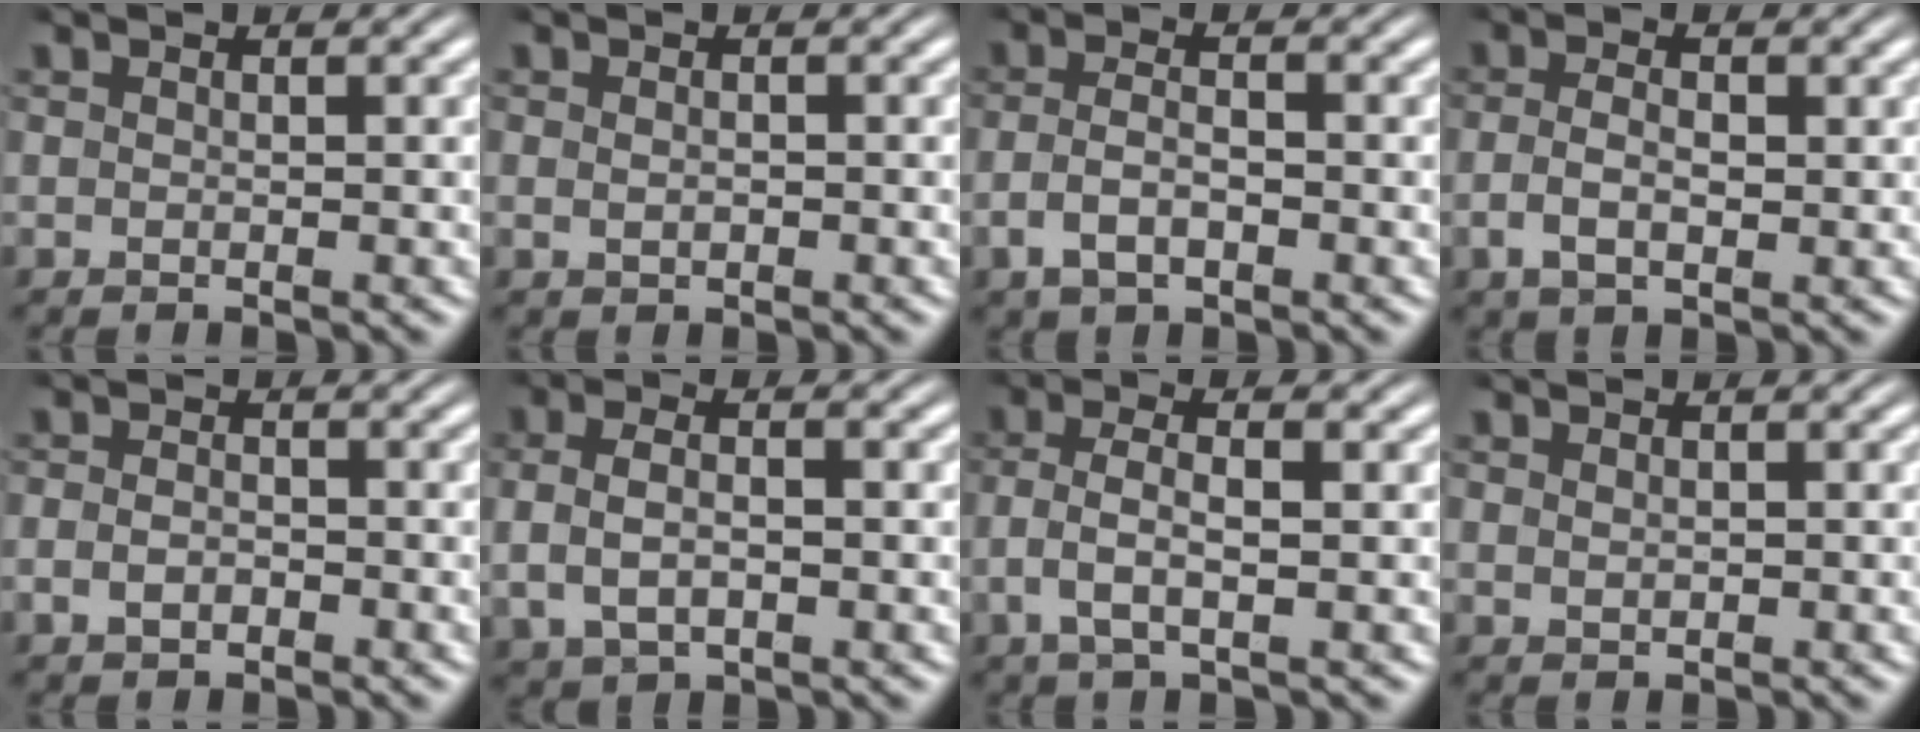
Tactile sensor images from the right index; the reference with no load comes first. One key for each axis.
{"total": 0.8, "fx": -0.2, "fy": 0.5, "fz": 0.7, "tx": -0.022, "ty": -0.003, "tz": 0.002}
{"total": 3.5, "fx": -1.3, "fy": 1.9, "fz": 2.6, "tx": -0.060, "ty": -0.001, "tz": -0.020}
{"total": 3.0, "fx": -0.4, "fy": 1.6, "fz": 2.5, "tx": -0.053, "ty": -0.001, "tz": -0.005}
{"total": 1.6, "fx": -0.9, "fy": 1.2, "fz": 0.7, "tx": -0.019, "ty": -0.003, "tz": -0.015}
{"total": 4.0, "fx": 0.2, "fy": 2.5, "fz": 3.1, "tx": -0.072, "ty": 0.004, "tz": 0.008}
{"total": 3.6, "fx": -0.3, "fy": 1.6, "fz": 3.3, "tx": -0.076, "ty": -0.002, "tz": -0.001}
{"total": 0.6, "fx": 0.5, "fy": 0.3, "fz": 0.4, "tx": -0.009, "ty": -0.003, "tz": 0.015}